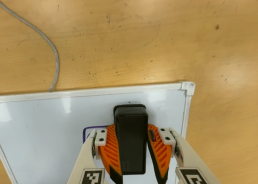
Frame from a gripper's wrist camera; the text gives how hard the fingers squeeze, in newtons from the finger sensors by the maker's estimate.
{"total": 18.5, "left": 21.0, "right": 16.0}